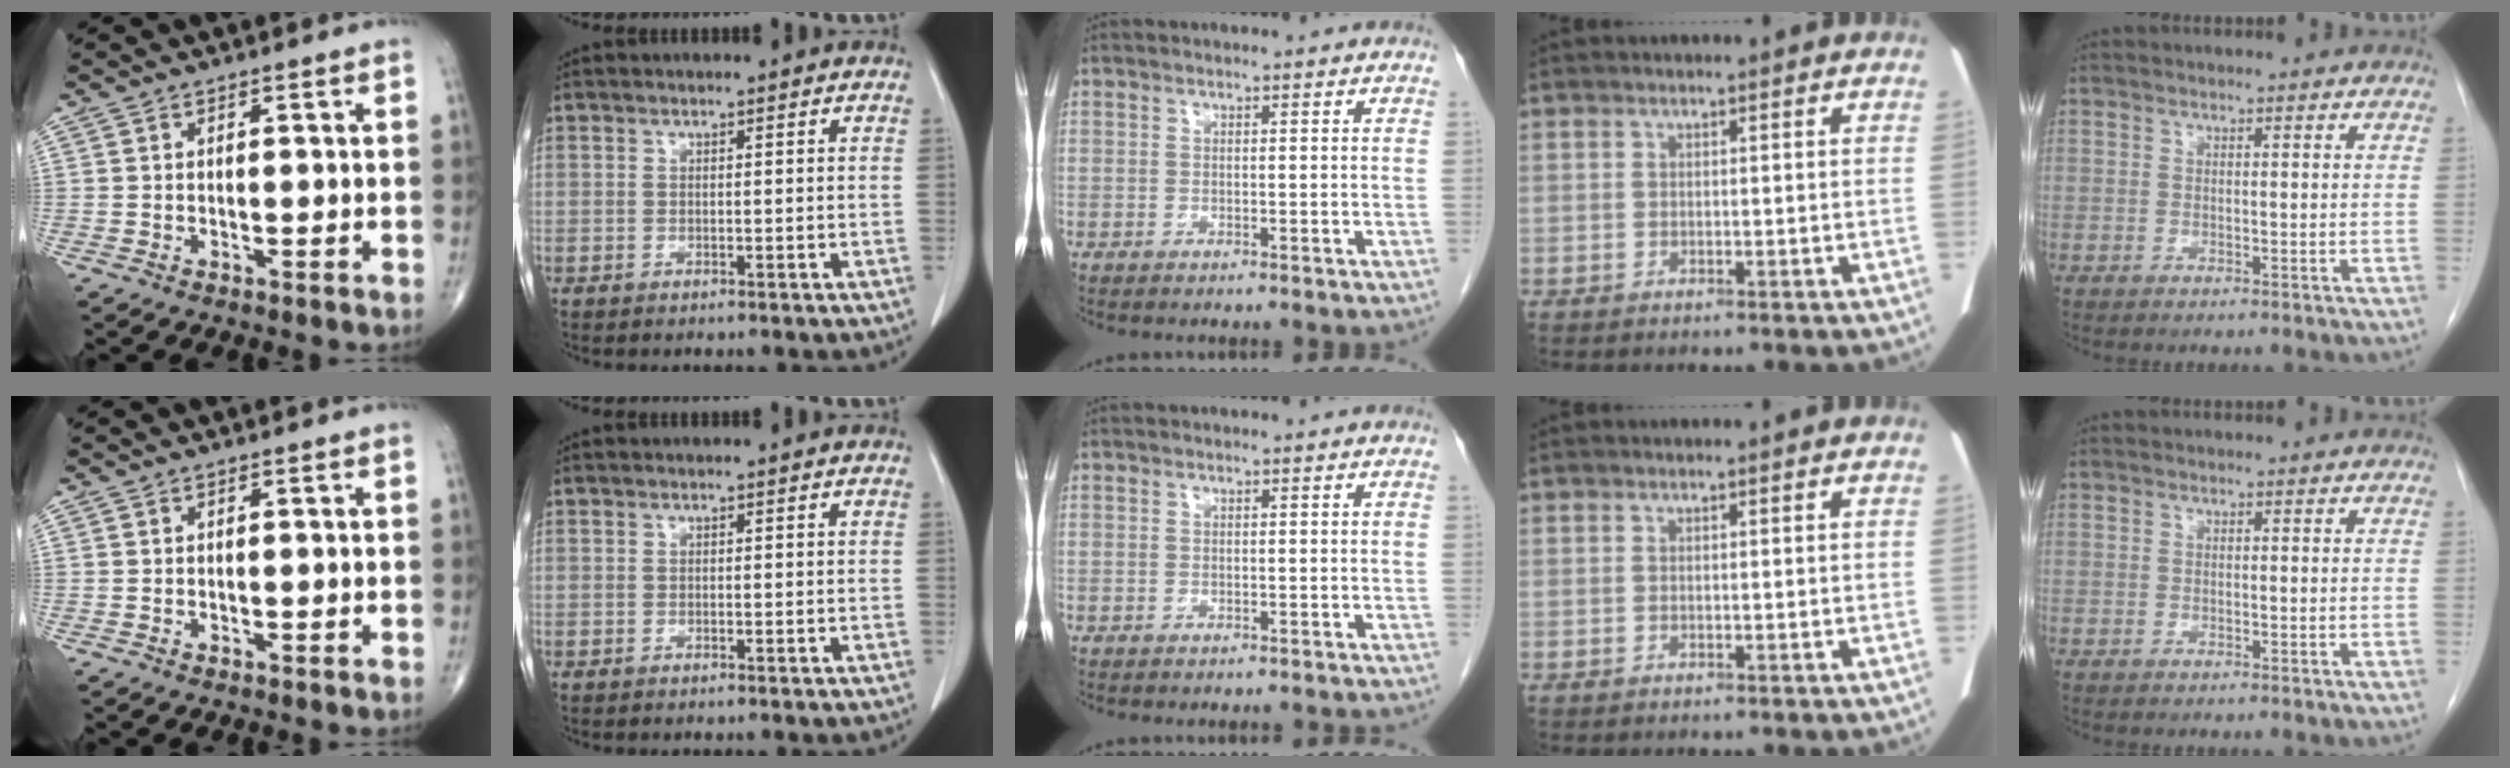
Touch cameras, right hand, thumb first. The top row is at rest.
{"middle": {"total": 1.9, "force": [-1.8, 0.3, 0.4], "torque": [-0.010, -0.003, -0.022]}}